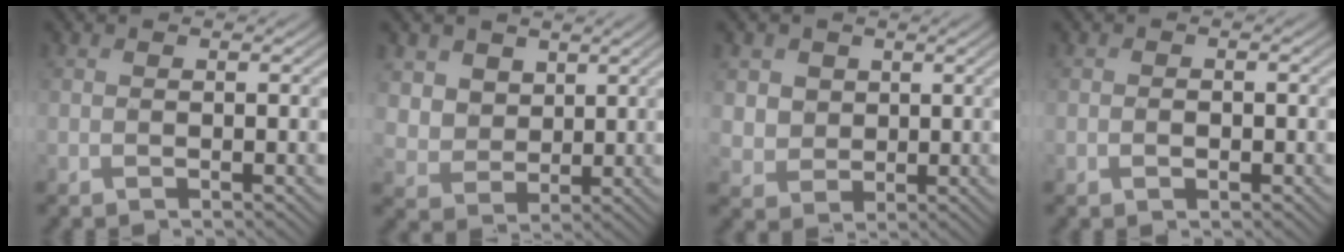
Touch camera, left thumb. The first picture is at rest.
{"total": 5.4, "force": [3.1, 4.0, 2.1], "torque": [-0.091, -0.013, 0.059]}
{"total": 4.1, "force": [1.7, 3.5, 1.3], "torque": [-0.060, -0.010, 0.035]}
{"total": 0.9, "force": [-0.2, 0.6, 0.6], "torque": [-0.012, 0.000, -0.004]}